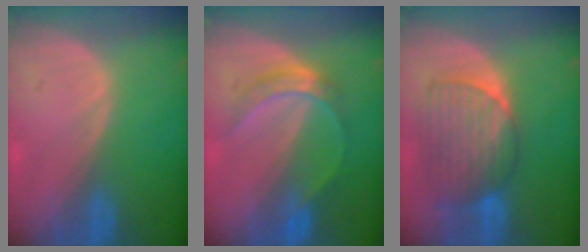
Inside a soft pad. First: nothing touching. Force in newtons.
{"total": 5.0, "press": 4.9, "slide": 1.2}
{"total": 8.3, "press": 8.1, "slide": 1.9}